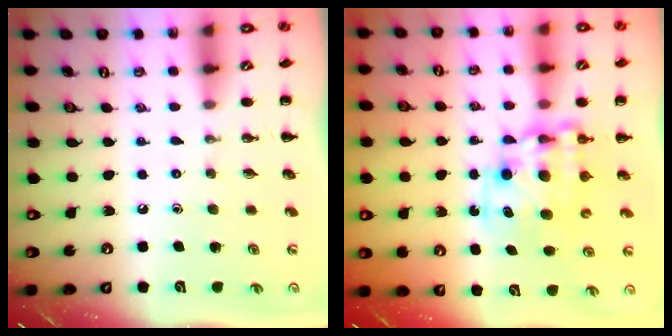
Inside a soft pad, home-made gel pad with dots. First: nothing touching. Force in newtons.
{"total": 11.1, "press": 10.7, "slide": 2.8}